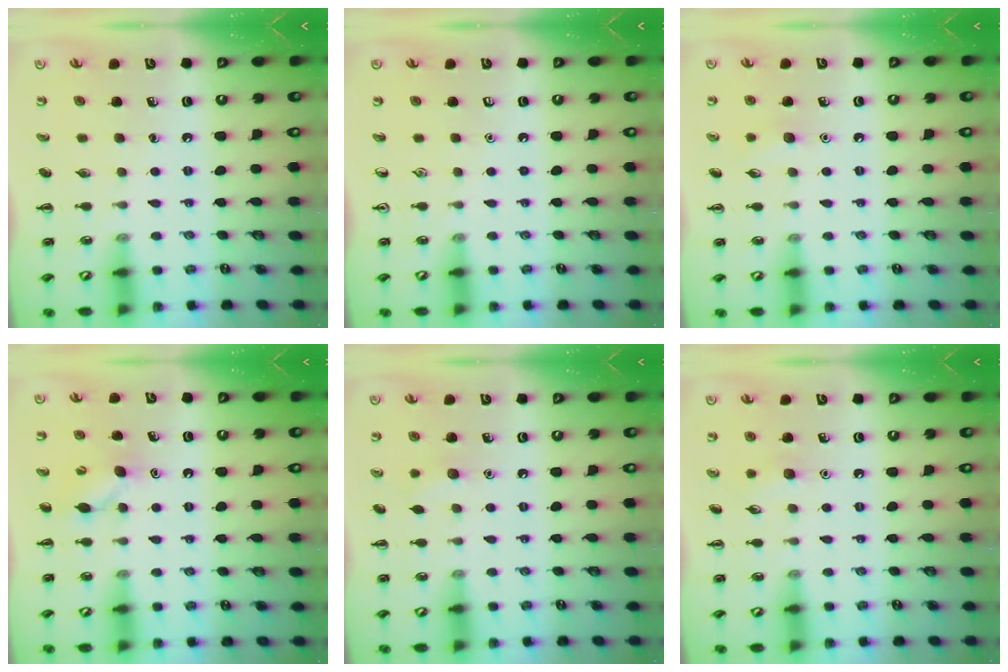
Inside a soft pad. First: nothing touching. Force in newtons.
{"total": 0.0}
{"total": 4.9, "press": 4.8, "slide": 1.3}
{"total": 8.1, "press": 7.9, "slide": 1.4}
{"total": 6.0, "press": 5.8, "slide": 1.6}
{"total": 5.0, "press": 4.9, "slide": 1.3}